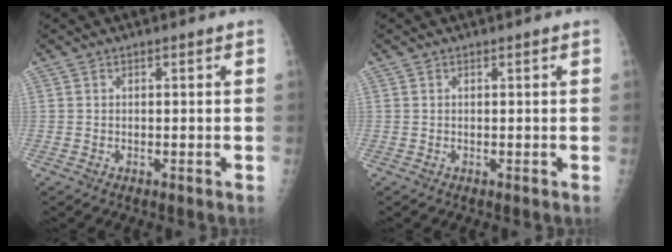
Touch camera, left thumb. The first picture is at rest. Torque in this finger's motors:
{"motor_torque": [0.04, 0.05, 0.00, 0.00, 0.00]}